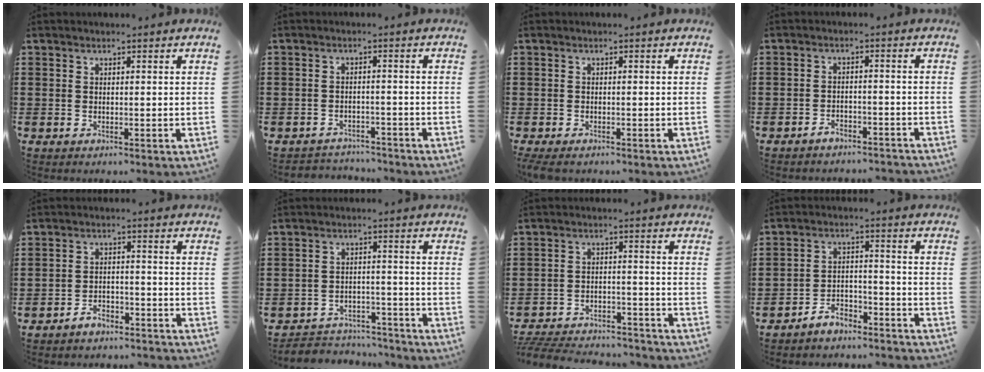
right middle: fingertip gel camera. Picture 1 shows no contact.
{"total": 2.5, "force": [-2.5, 0.5, -0.2], "torque": [-0.004, 0.000, -0.055]}
{"total": 0.9, "force": [-0.8, 0.3, 0.4], "torque": [-0.010, -0.004, -0.014]}
{"total": 2.7, "force": [-2.6, 0.5, 0.3], "torque": [-0.012, 0.003, -0.054]}
{"total": 3.7, "force": [-3.6, 0.7, 0.3], "torque": [-0.010, 0.006, -0.074]}
{"total": 4.2, "force": [-4.1, 1.1, 0.0], "torque": [-0.005, 0.007, -0.088]}
{"total": 6.0, "force": [-5.9, 0.7, 1.0], "torque": [-0.023, 0.009, -0.120]}
{"total": 4.9, "force": [-4.8, 0.9, 0.3], "torque": [-0.009, 0.009, -0.099]}